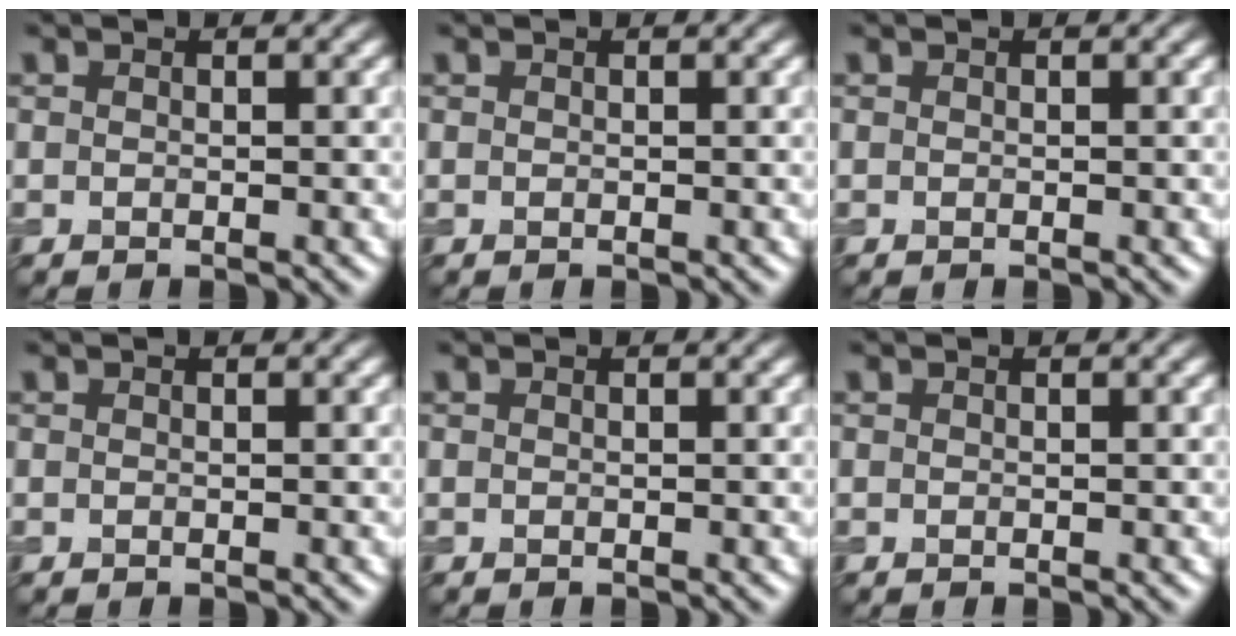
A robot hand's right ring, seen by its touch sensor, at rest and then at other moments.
{"total": 0.0}
{"total": 0.0}
{"total": 0.0}
{"total": 0.0}
{"total": 0.0}